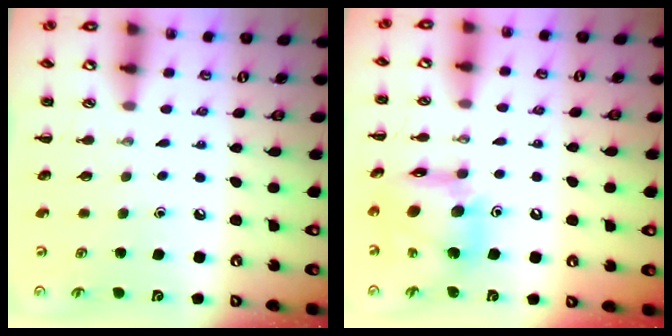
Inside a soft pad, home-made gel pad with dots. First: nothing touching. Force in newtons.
{"total": 13.9, "press": 13.5, "slide": 3.2}